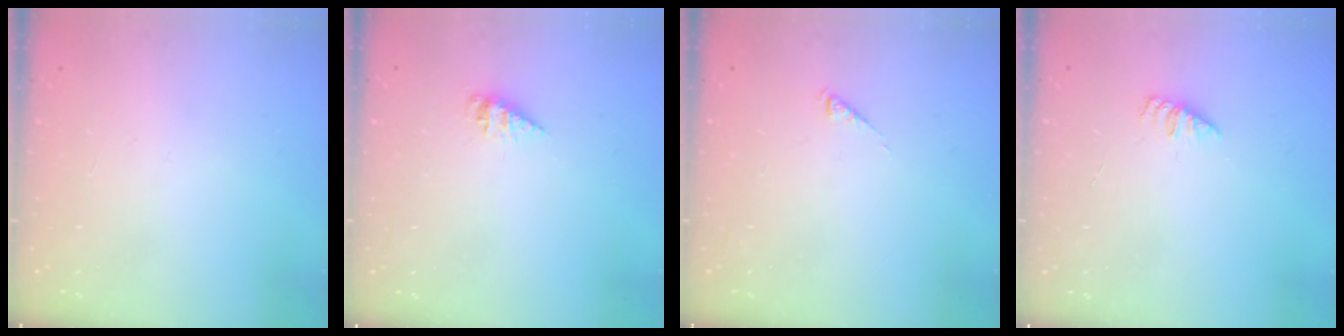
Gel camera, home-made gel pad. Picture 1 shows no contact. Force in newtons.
{"total": 2.1, "press": 2.1, "slide": 0.2}
{"total": 0.0}
{"total": 1.4, "press": 1.3, "slide": 0.3}